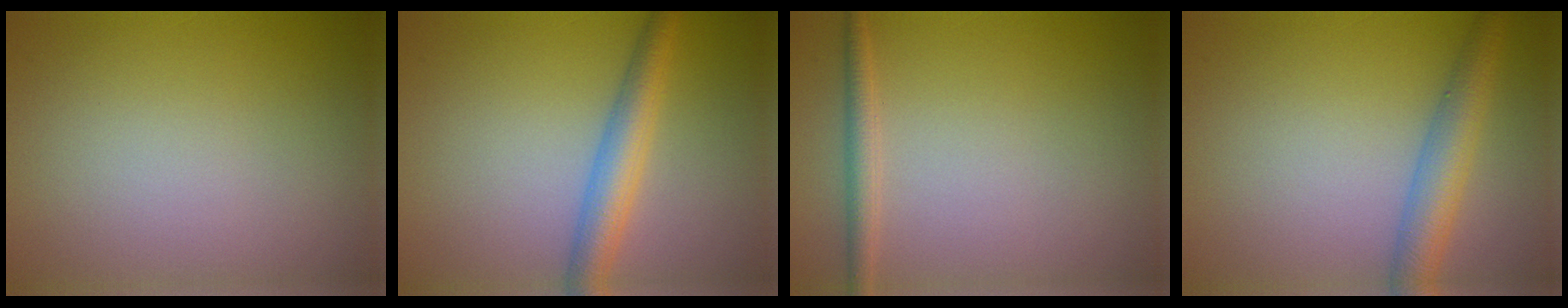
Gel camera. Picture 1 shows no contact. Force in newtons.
{"total": 3.9, "press": 3.9, "slide": 0.1}
{"total": 1.7, "press": 1.7, "slide": 0.0}
{"total": 4.1, "press": 4.1, "slide": 0.1}